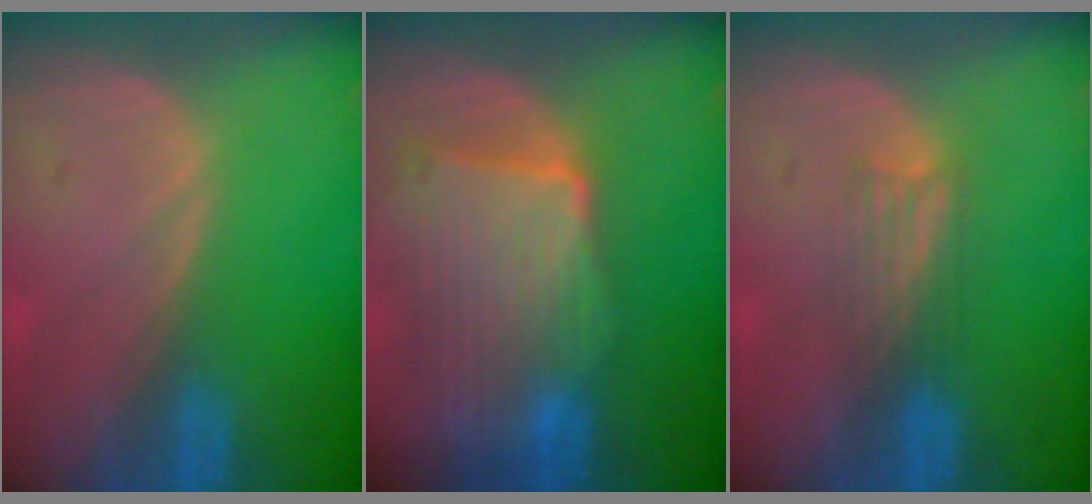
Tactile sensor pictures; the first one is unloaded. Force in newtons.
{"total": 9.7, "press": 8.8, "slide": 4.1}
{"total": 3.0, "press": 2.8, "slide": 1.1}